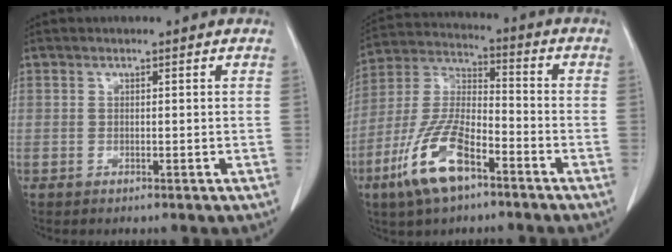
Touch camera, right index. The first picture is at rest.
{"total": 13.3, "force": [-7.2, 4.4, 10.3], "torque": [-0.226, -0.005, -0.135]}